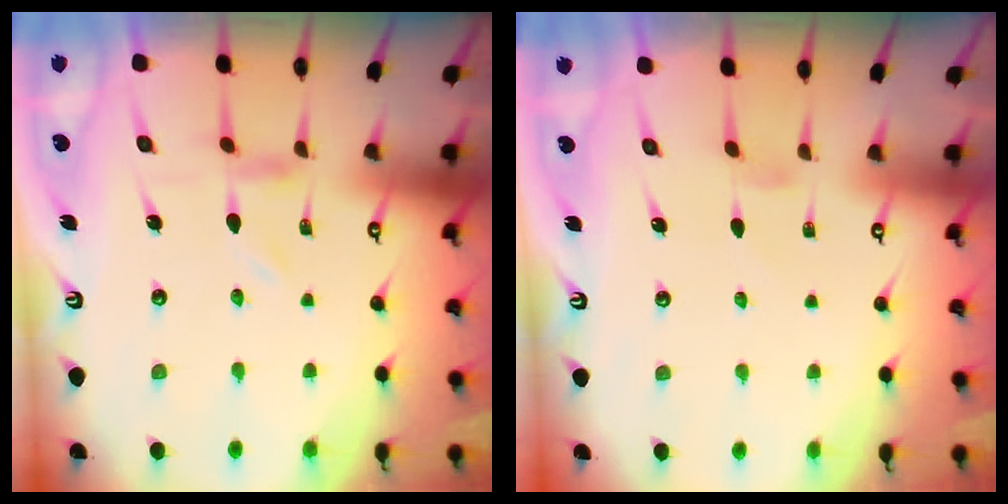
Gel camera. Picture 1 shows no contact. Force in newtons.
{"total": 0.0}